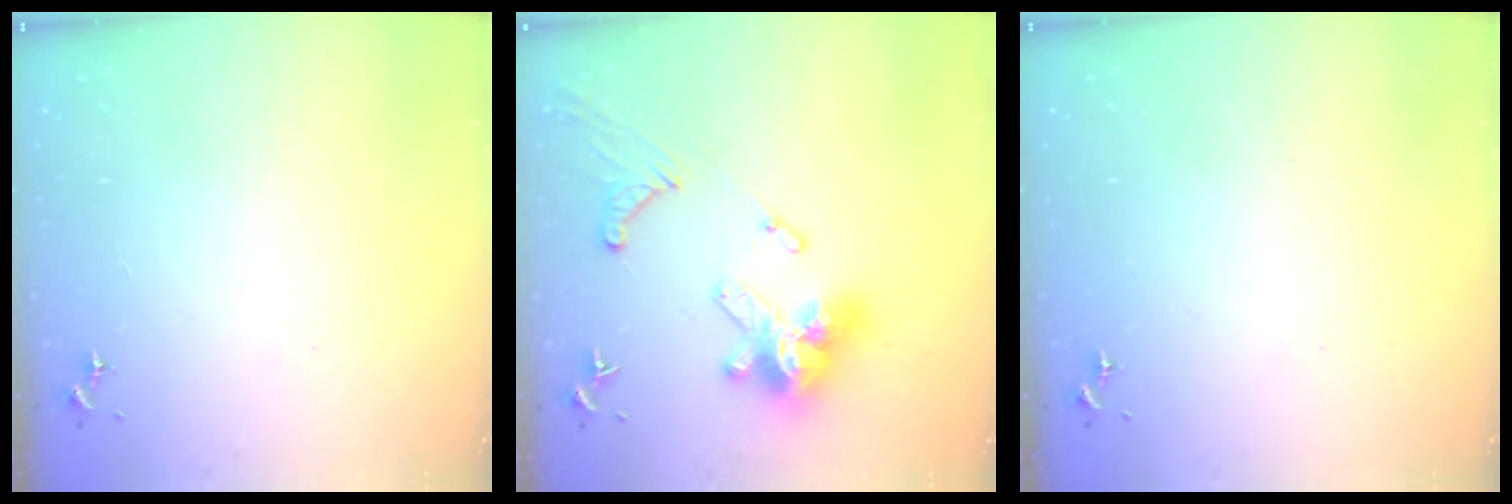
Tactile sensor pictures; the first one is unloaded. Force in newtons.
{"total": 19.2, "press": 19.1, "slide": 2.1}
{"total": 0.0}